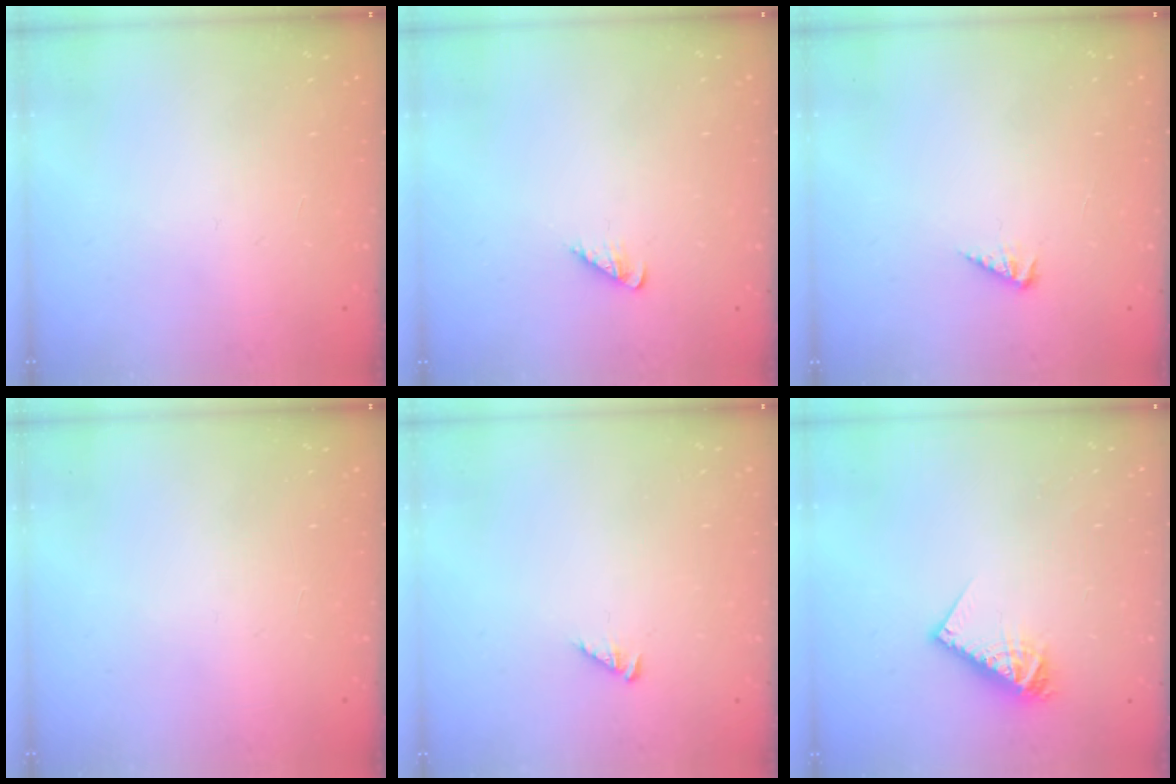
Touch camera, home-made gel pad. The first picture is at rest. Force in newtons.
{"total": 1.6, "press": 1.6, "slide": 0.3}
{"total": 2.7, "press": 2.7, "slide": 0.5}
{"total": 0.0}
{"total": 2.5, "press": 2.5, "slide": 0.4}
{"total": 9.2, "press": 9.2, "slide": 0.8}